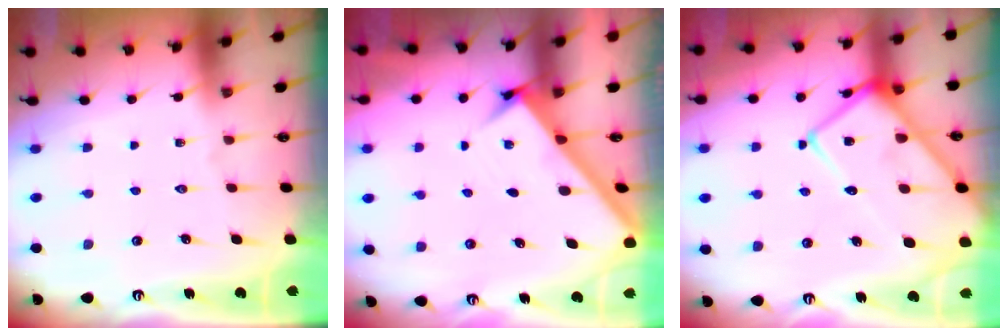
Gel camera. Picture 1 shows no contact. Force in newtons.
{"total": 2.9, "press": 2.9, "slide": 0.4}
{"total": 16.8, "press": 16.7, "slide": 1.7}